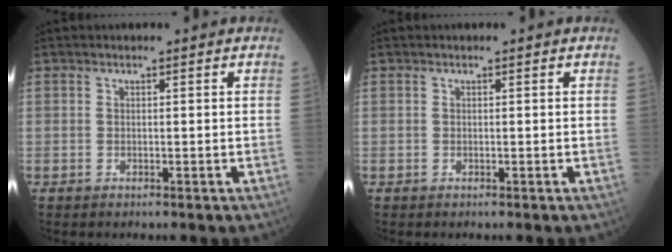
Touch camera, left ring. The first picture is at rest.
{"total": 0.0}